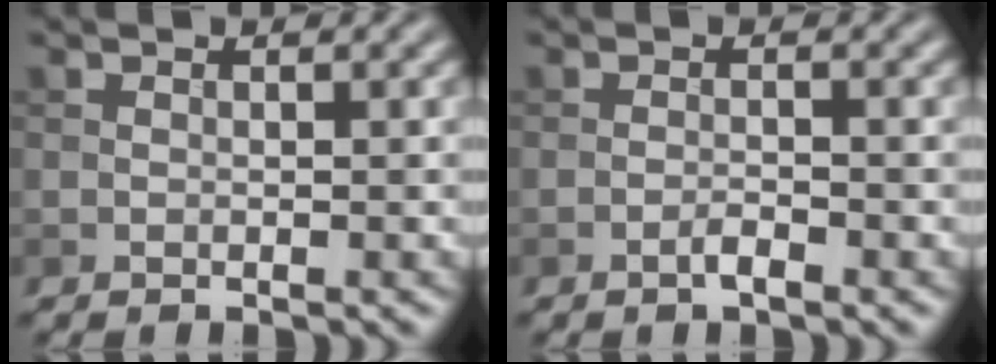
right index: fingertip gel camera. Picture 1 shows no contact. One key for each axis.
{"total": 1.1, "fx": -0.8, "fy": 0.2, "fz": 0.8, "tx": -0.014, "ty": 0.002, "tz": -0.016}